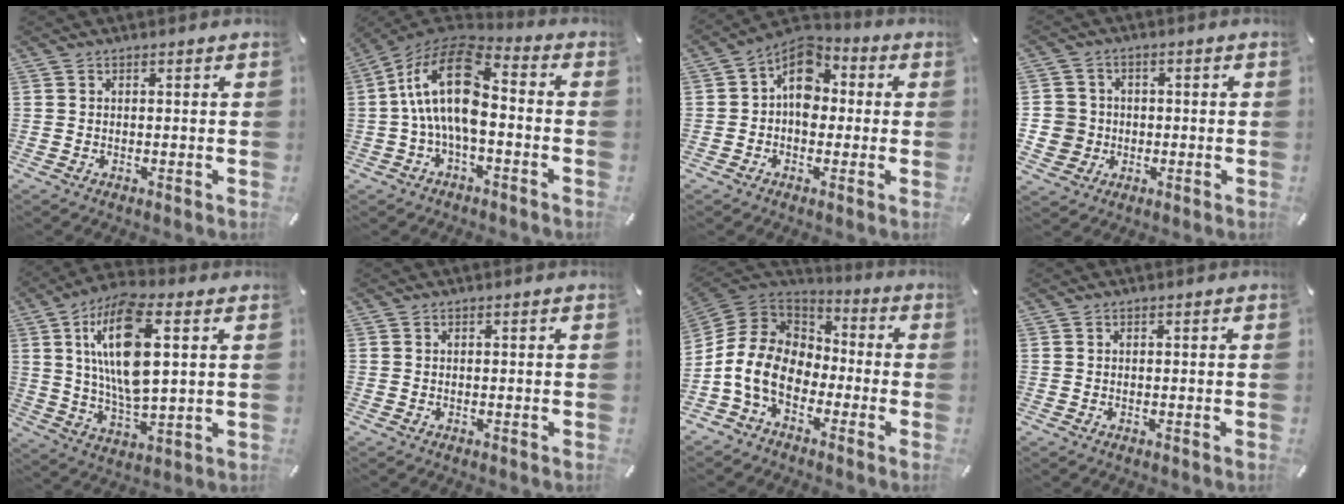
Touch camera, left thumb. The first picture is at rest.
{"total": 16.8, "force": [-0.6, 8.5, 14.5], "torque": [-0.297, 0.011, -0.012]}
{"total": 8.7, "force": [1.2, 6.7, 5.4], "torque": [-0.084, -0.005, 0.017]}
{"total": 6.7, "force": [-1.0, 6.5, 1.0], "torque": [-0.025, 0.011, -0.017]}
{"total": 17.5, "force": [5.1, 7.4, 15.0], "torque": [-0.307, -0.003, 0.083]}
{"total": 0.0}
{"total": 12.4, "force": [-5.6, 8.9, 6.6], "torque": [-0.165, 0.021, -0.112]}
{"total": 0.0}